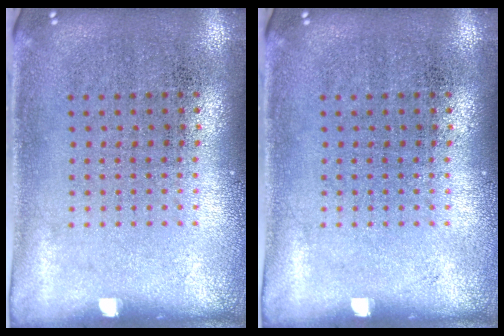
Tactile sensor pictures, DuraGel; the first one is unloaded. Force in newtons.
{"total": 0.0}